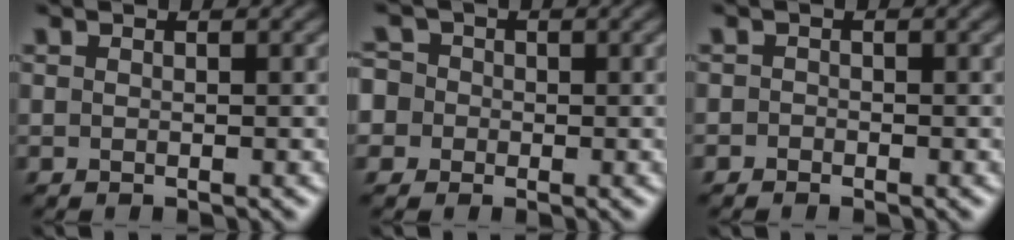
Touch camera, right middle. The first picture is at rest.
{"total": 5.6, "force": [-0.8, 5.3, 1.6], "torque": [-0.029, 0.028, -0.052]}
{"total": 0.8, "force": [-0.5, 0.6, 0.0], "torque": [0.005, -0.002, -0.011]}